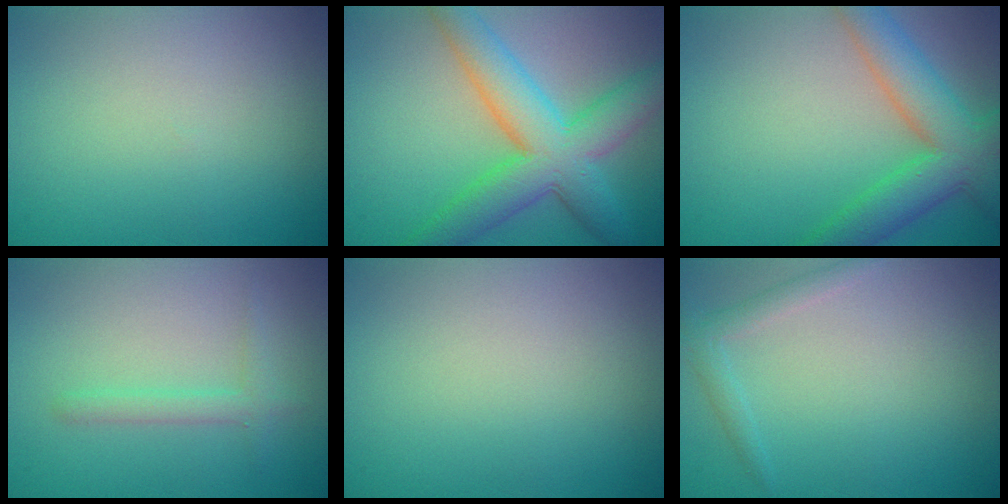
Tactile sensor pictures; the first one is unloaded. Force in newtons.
{"total": 8.4, "press": 8.4, "slide": 0.3}
{"total": 7.0, "press": 7.0, "slide": 0.4}
{"total": 1.7, "press": 1.7, "slide": 0.1}
{"total": 0.0}
{"total": 1.6, "press": 1.6, "slide": 0.1}